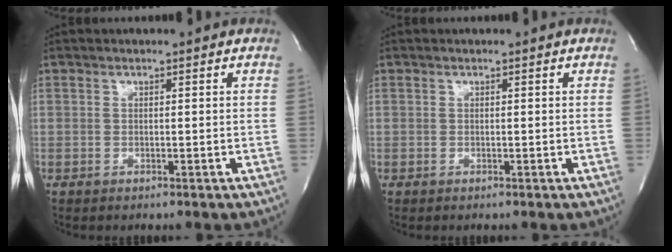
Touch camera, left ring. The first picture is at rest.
{"total": 0.0}